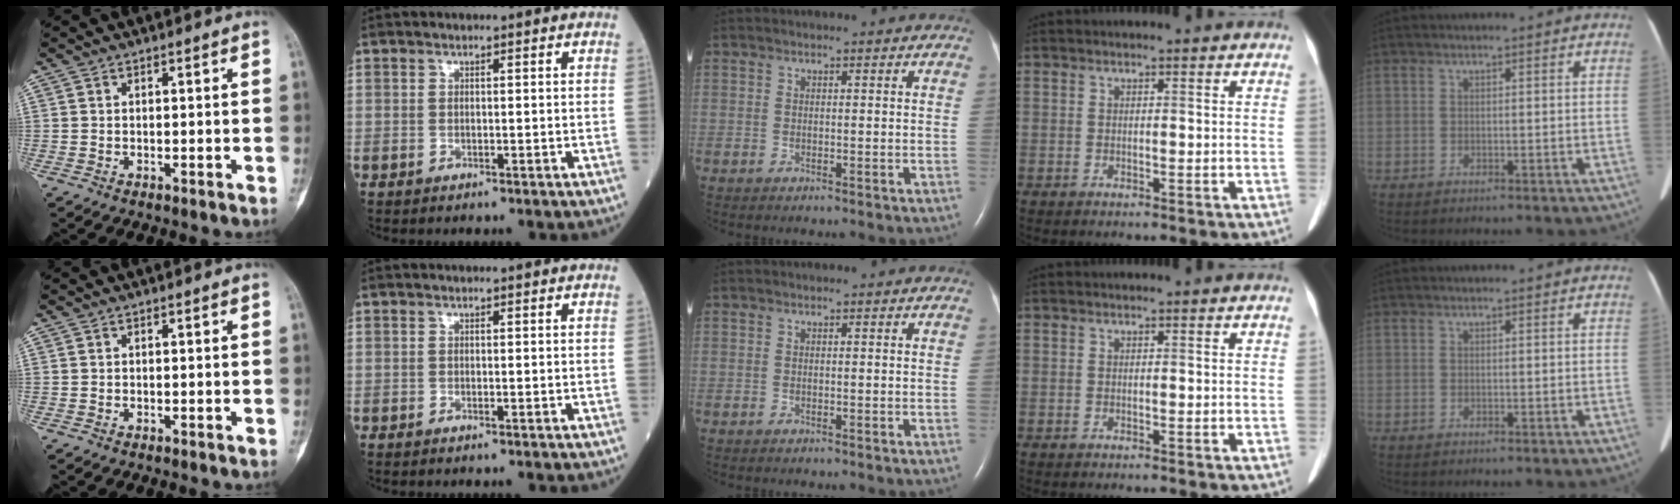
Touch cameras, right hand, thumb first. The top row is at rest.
{}